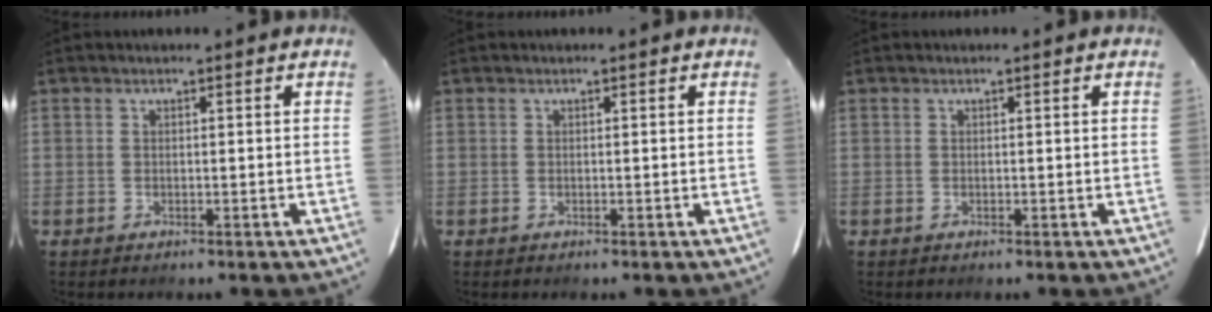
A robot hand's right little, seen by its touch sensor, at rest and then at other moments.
{"total": 0.0}
{"total": 0.0}